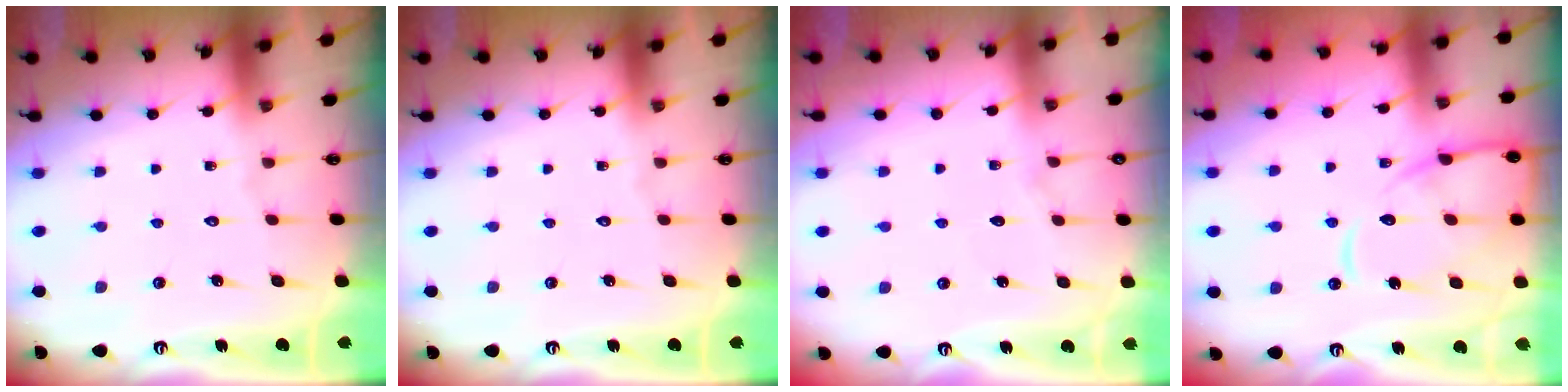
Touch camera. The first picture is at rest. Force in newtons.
{"total": 0.0}
{"total": 5.4, "press": 5.4, "slide": 0.8}
{"total": 13.2, "press": 13.1, "slide": 1.3}